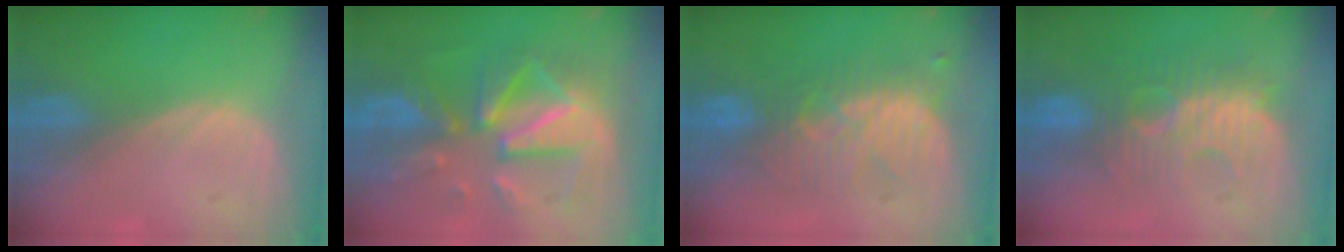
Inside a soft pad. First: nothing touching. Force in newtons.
{"total": 12.3, "press": 12.3, "slide": 1.2}
{"total": 8.7, "press": 8.7, "slide": 0.8}
{"total": 9.4, "press": 9.2, "slide": 2.0}